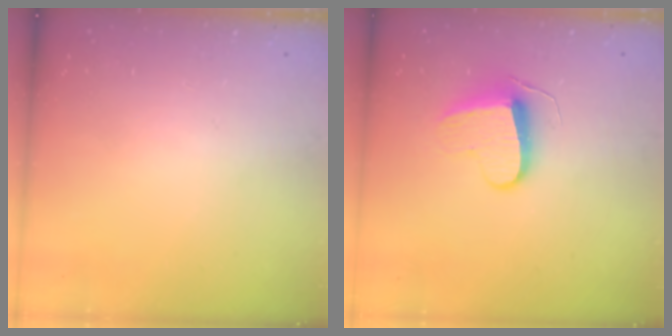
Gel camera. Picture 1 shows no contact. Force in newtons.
{"total": 9.1, "press": 9.0, "slide": 0.6}